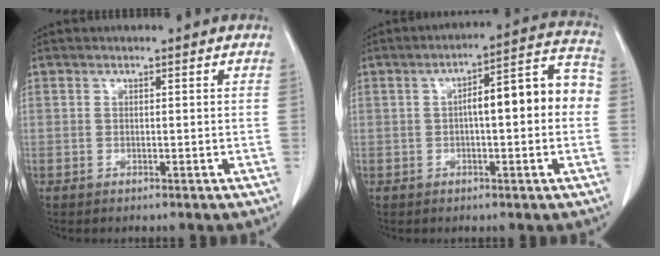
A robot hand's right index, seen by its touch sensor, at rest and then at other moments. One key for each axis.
{"total": 10.8, "fx": 0.0, "fy": 2.4, "fz": 10.5, "tx": -0.144, "ty": 0.044, "tz": 0.000}